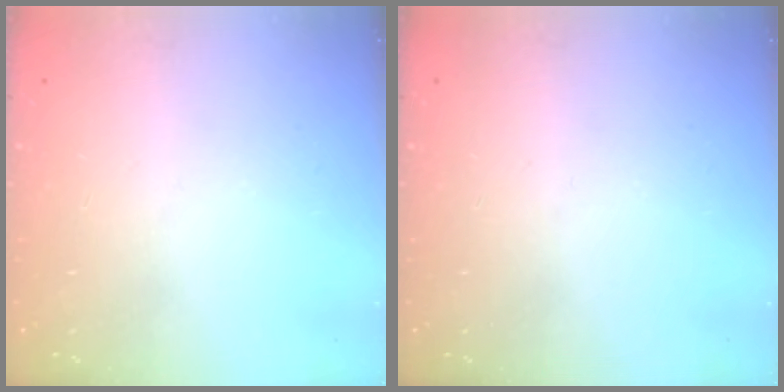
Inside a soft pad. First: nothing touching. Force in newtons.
{"total": 0.0}